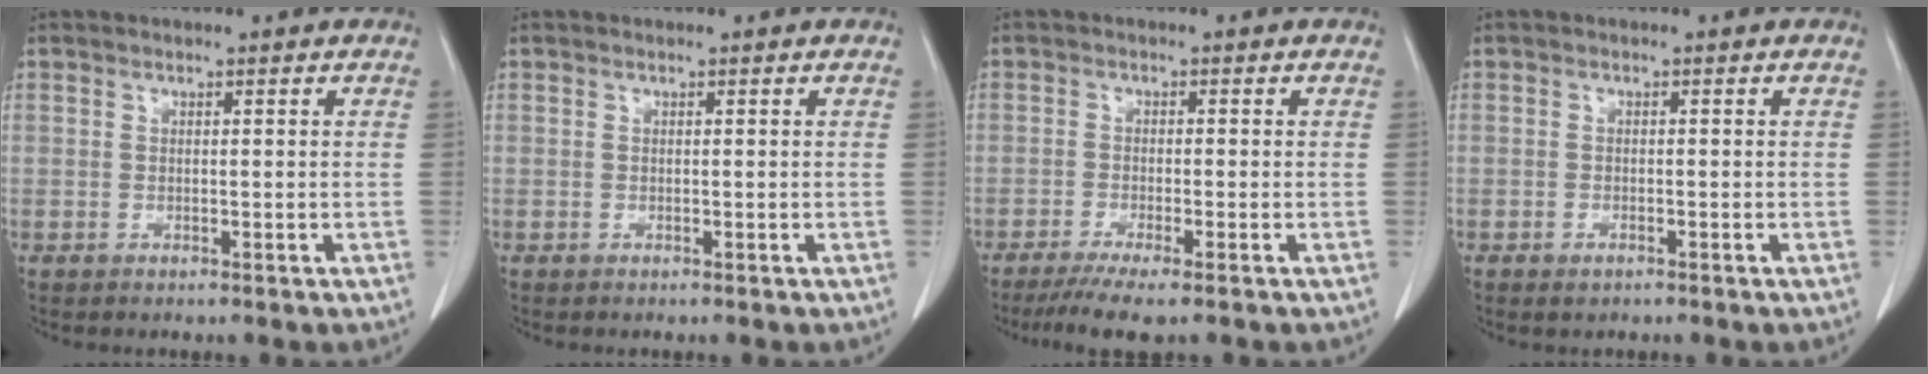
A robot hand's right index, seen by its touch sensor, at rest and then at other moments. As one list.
[{"total": 0.0}, {"total": 5.8, "force": [-4.3, 0.0, 3.9], "torque": [-0.061, -0.014, -0.070]}, {"total": 1.1, "force": [-0.8, 0.5, 0.7], "torque": [-0.012, -0.001, -0.007]}]